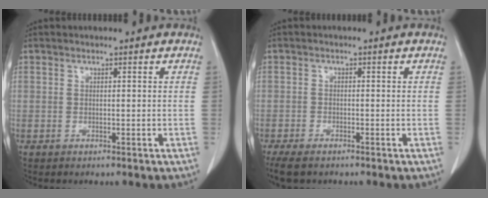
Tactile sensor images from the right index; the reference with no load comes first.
{"total": 4.9, "force": [-3.7, 1.9, 2.5], "torque": [-0.043, -0.010, -0.061]}